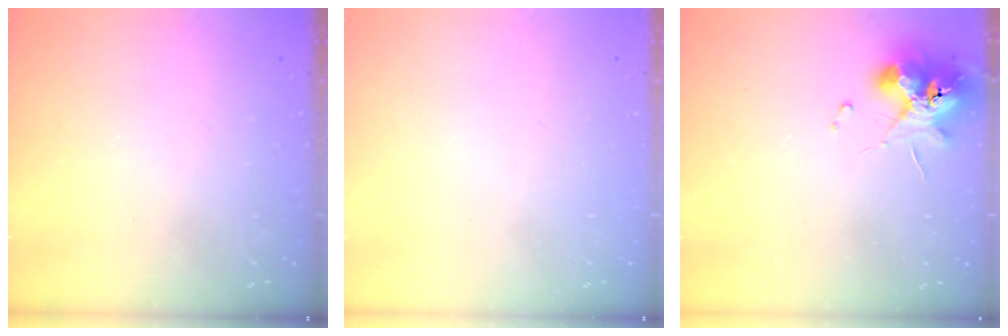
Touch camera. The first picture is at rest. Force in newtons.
{"total": 0.0}
{"total": 11.3, "press": 11.2, "slide": 0.9}